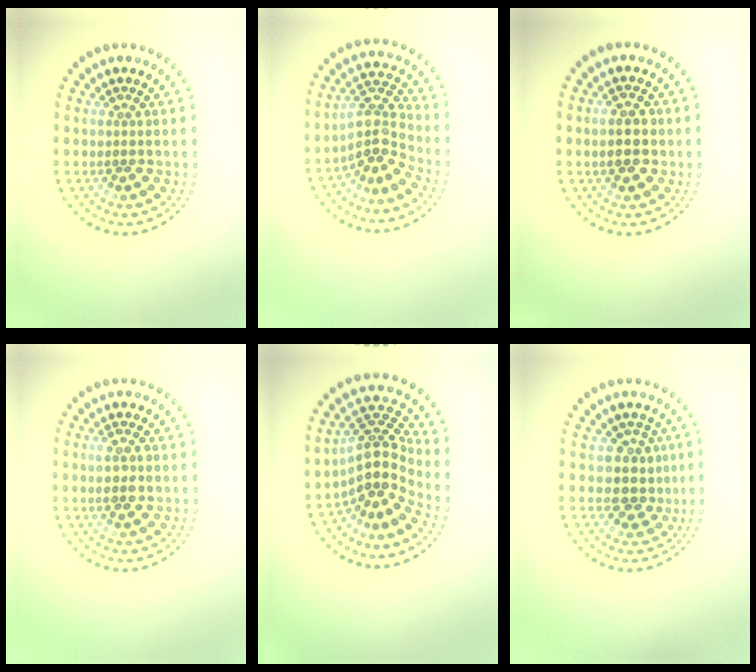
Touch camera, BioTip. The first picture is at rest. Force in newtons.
{"total": 3.7, "press": 2.8, "slide": 2.4}
{"total": 2.8, "press": 2.8, "slide": 0.2}
{"total": 2.3, "press": 2.2, "slide": 0.6}
{"total": 4.6, "press": 3.5, "slide": 3.0}
{"total": 2.9, "press": 2.4, "slide": 1.6}